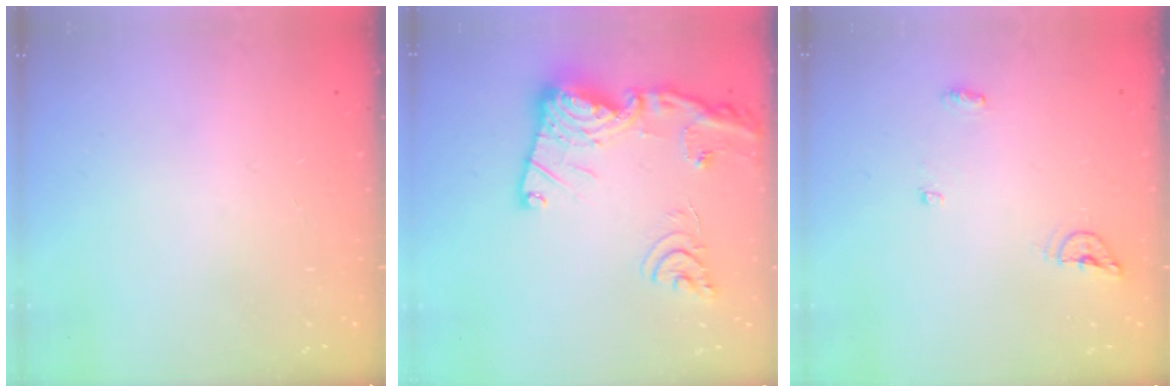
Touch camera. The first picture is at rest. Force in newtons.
{"total": 21.7, "press": 21.5, "slide": 2.2}
{"total": 5.9, "press": 5.8, "slide": 1.0}